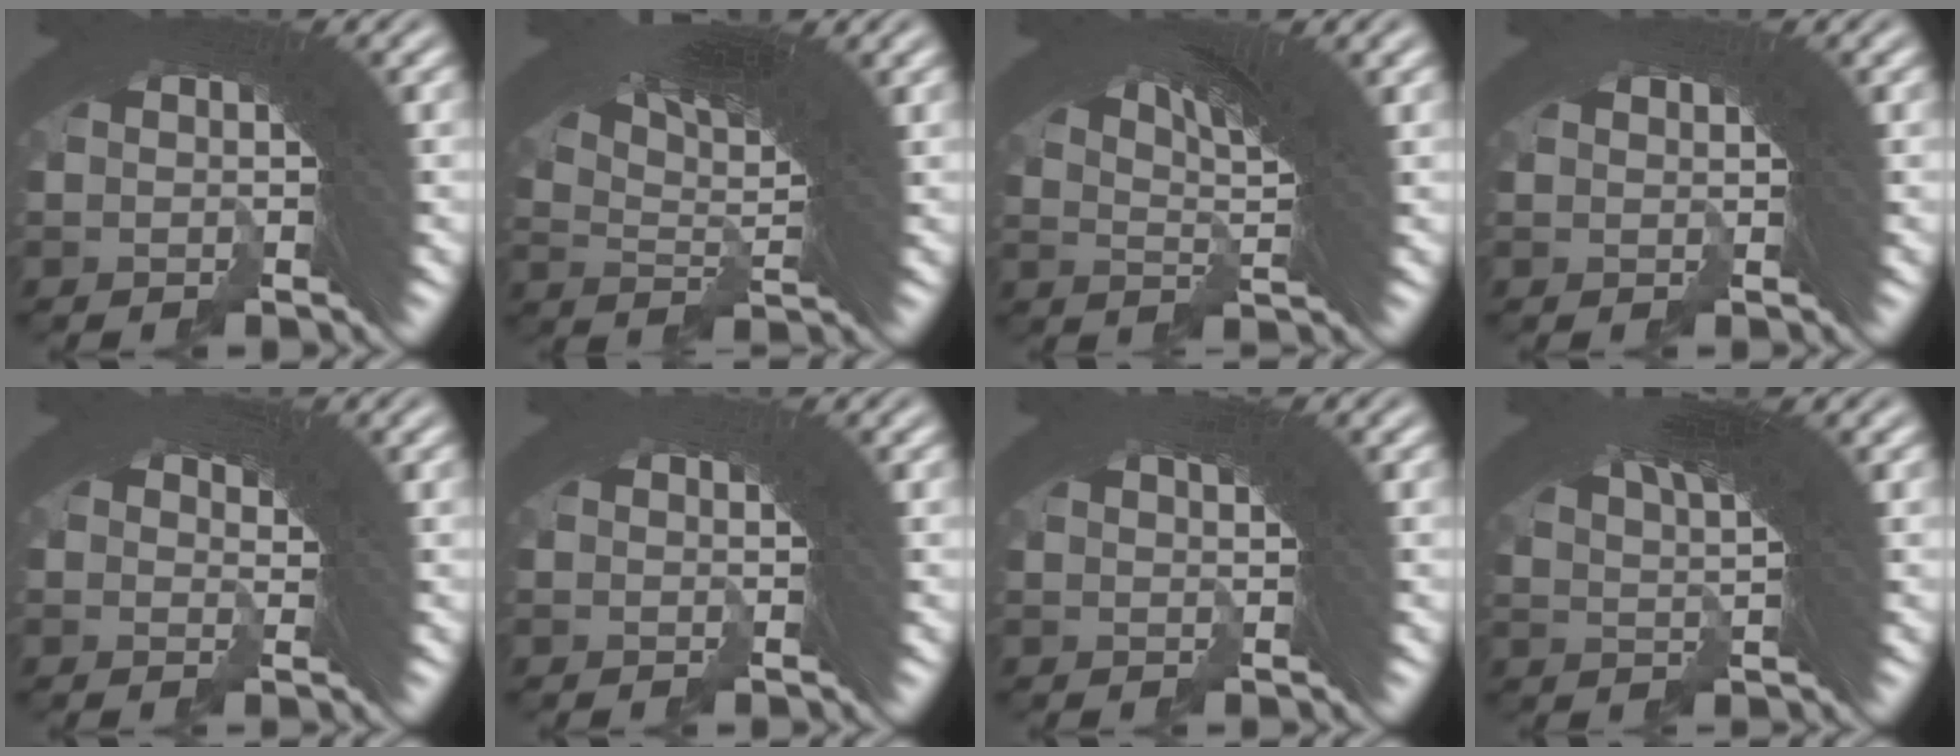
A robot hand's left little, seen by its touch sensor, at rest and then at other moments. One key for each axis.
{"total": 9.9, "fx": 6.0, "fy": 0.7, "fz": 7.8, "tx": -0.131, "ty": 0.017, "tz": 0.099}
{"total": 9.0, "fx": 5.1, "fy": 0.0, "fz": 7.4, "tx": -0.104, "ty": 0.038, "tz": 0.076}
{"total": 0.9, "fx": -0.1, "fy": -0.9, "fz": -0.1, "tx": -0.005, "ty": -0.010, "tz": 0.007}
{"total": 0.8, "fx": 0.0, "fy": 0.5, "fz": 0.6, "tx": -0.014, "ty": -0.019, "tz": 0.008}
{"total": 0.0}
{"total": 1.3, "fx": 0.6, "fy": -0.8, "fz": 0.9, "tx": -0.014, "ty": 0.008, "tz": 0.011}
{"total": 7.4, "fx": 4.2, "fy": -0.9, "fz": 6.0, "tx": -0.082, "ty": 0.040, "tz": 0.064}